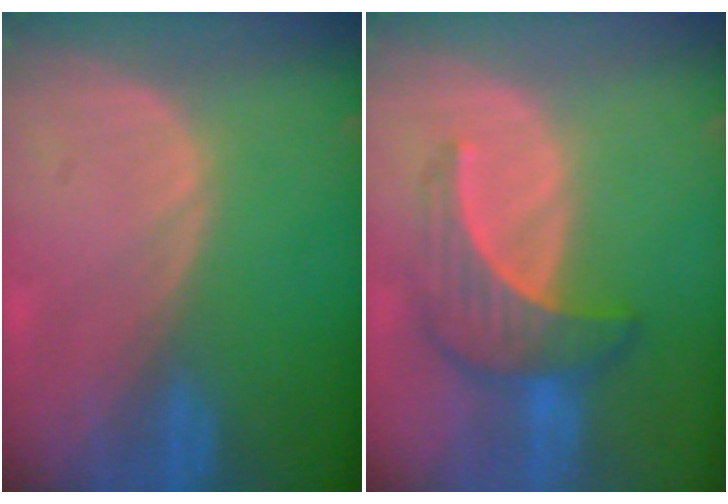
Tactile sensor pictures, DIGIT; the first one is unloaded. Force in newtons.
{"total": 7.0, "press": 6.6, "slide": 2.2}